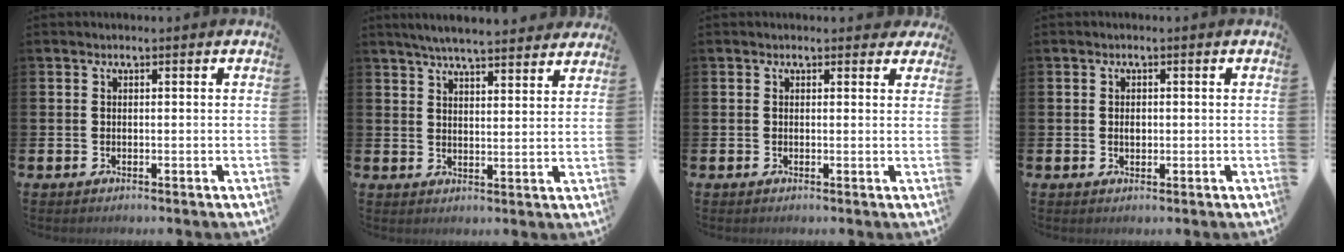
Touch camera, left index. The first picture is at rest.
{"total": 5.7, "force": [5.5, 0.4, 1.5], "torque": [-0.034, -0.030, 0.096]}
{"total": 0.9, "force": [0.6, 0.6, 0.2], "torque": [0.004, 0.007, 0.008]}
{"total": 1.2, "force": [0.1, 0.9, 0.9], "torque": [-0.002, 0.000, -0.003]}